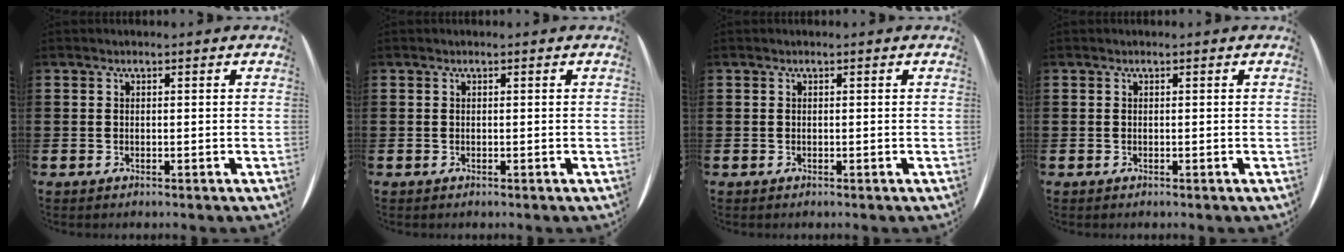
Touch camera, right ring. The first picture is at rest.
{"total": 0.0}
{"total": 0.0}
{"total": 0.0}